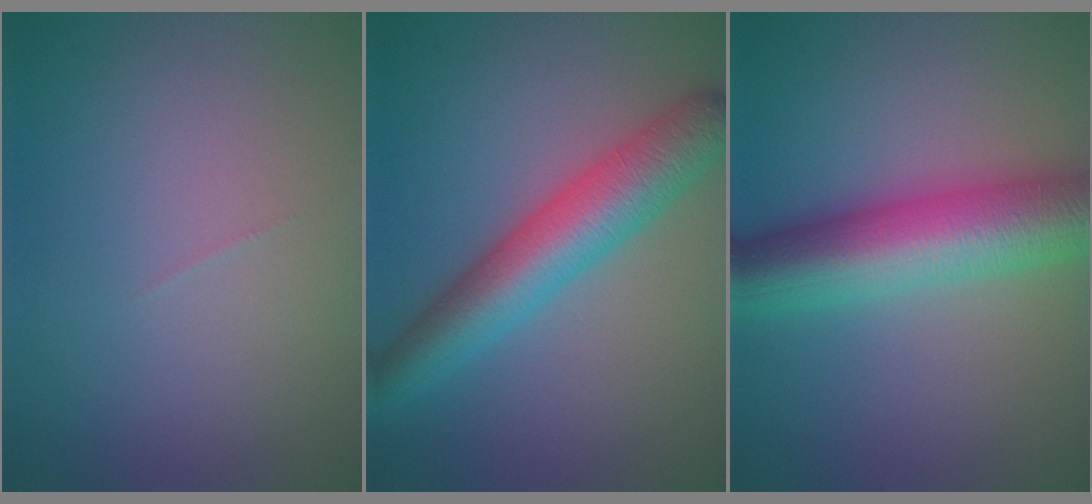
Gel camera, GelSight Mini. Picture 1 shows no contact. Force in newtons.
{"total": 7.1, "press": 7.1, "slide": 0.2}
{"total": 9.9, "press": 9.9, "slide": 0.1}